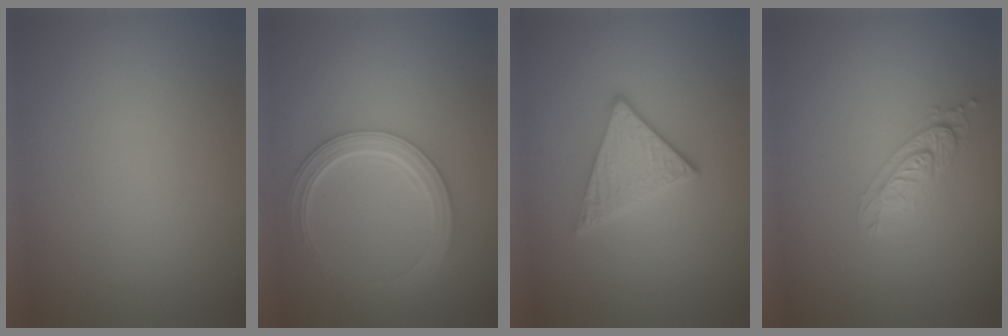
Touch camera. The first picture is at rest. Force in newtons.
{"total": 4.7, "press": 3.6, "slide": 3.0}
{"total": 2.8, "press": 2.7, "slide": 0.8}
{"total": 2.1, "press": 2.1, "slide": 0.4}